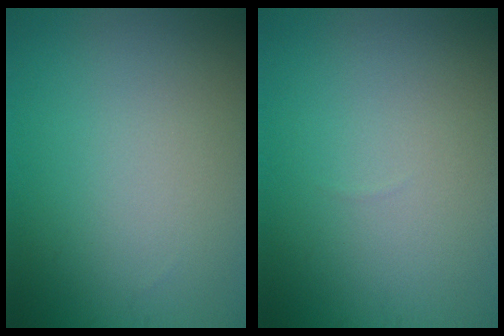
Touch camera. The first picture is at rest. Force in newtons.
{"total": 0.0}